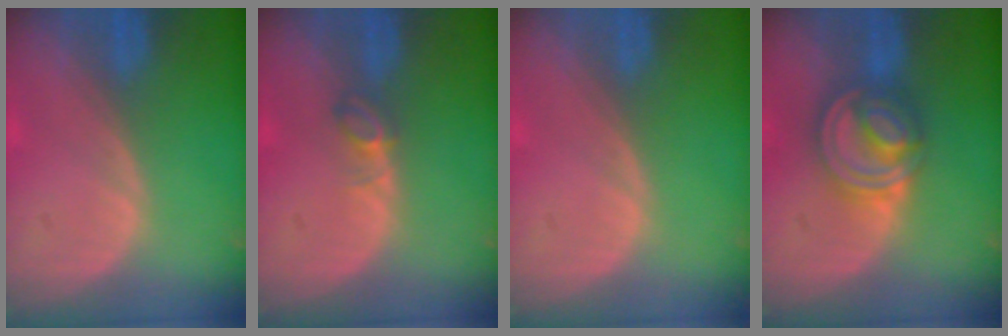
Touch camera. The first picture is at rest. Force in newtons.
{"total": 2.1, "press": 2.1, "slide": 0.4}
{"total": 0.0}
{"total": 8.0, "press": 6.8, "slide": 4.2}